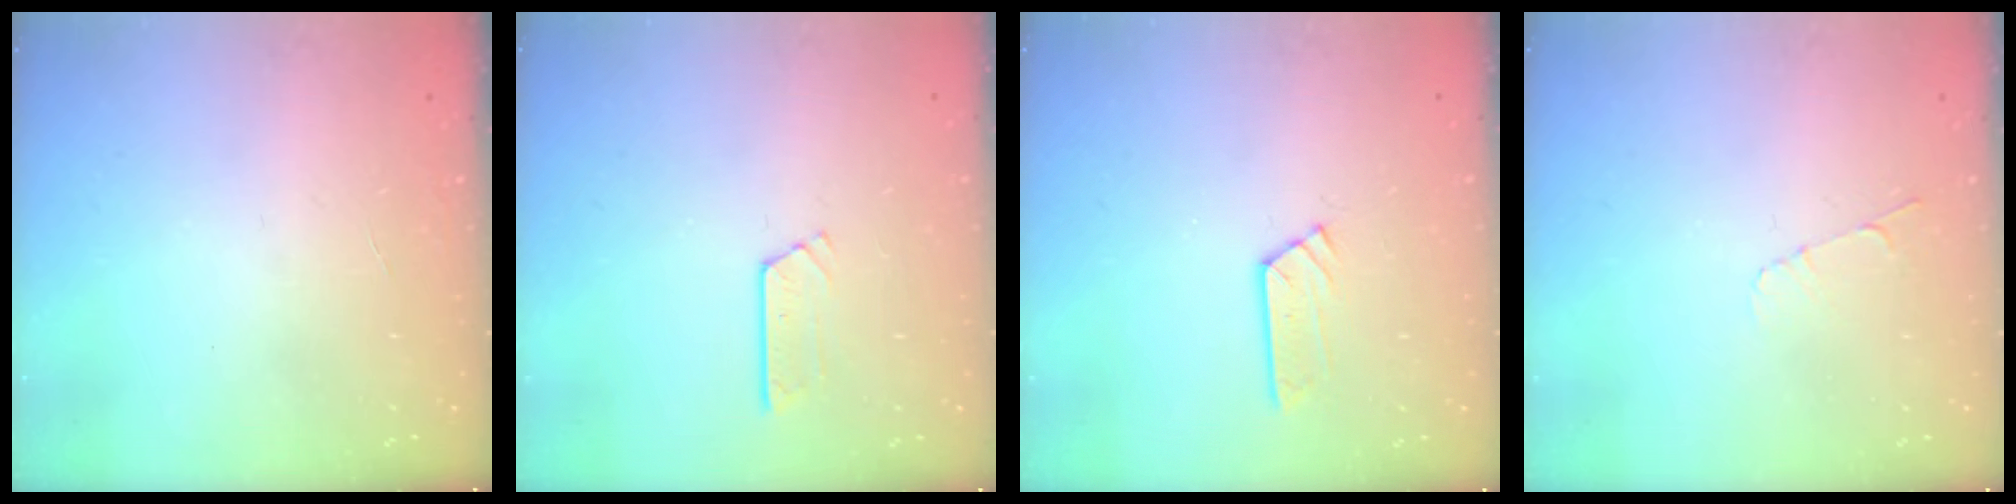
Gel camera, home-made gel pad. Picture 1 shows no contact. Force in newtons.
{"total": 2.6, "press": 2.6, "slide": 0.2}
{"total": 3.3, "press": 3.3, "slide": 0.4}
{"total": 3.5, "press": 3.4, "slide": 0.4}